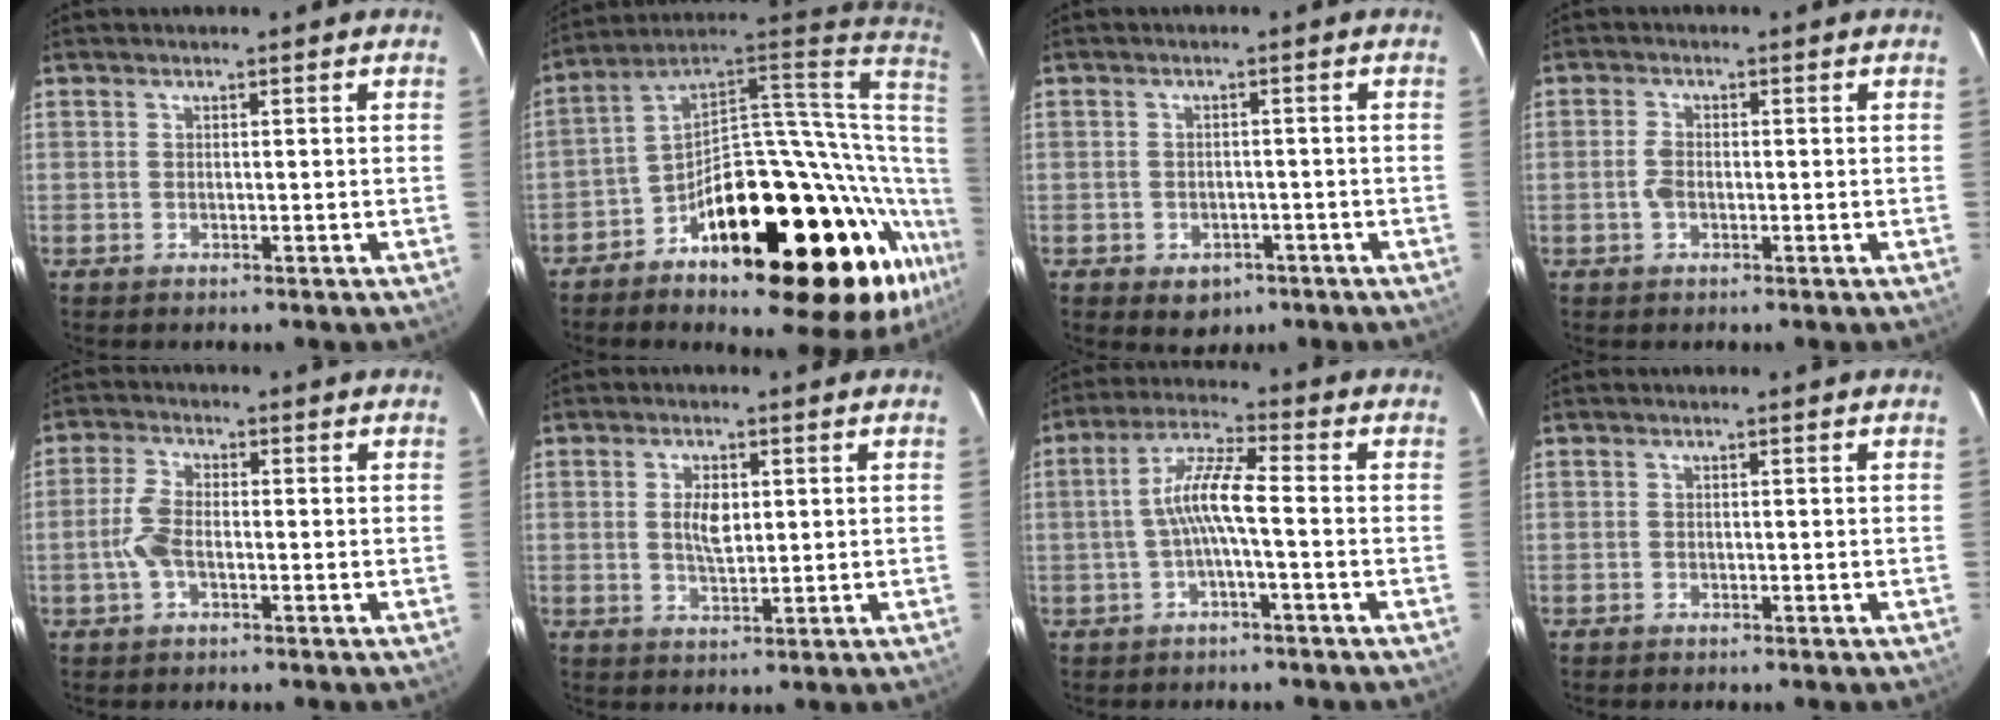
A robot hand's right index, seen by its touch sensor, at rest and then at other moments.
{"total": 29.2, "force": [-5.2, 11.5, 26.3], "torque": [-0.369, 0.024, -0.082]}
{"total": 5.1, "force": [-2.7, 4.0, 1.8], "torque": [-0.040, 0.005, -0.023]}
{"total": 2.4, "force": [-0.7, 1.4, 1.8], "torque": [-0.041, 0.004, -0.012]}
{"total": 4.9, "force": [-1.3, 2.3, 4.1], "torque": [-0.096, 0.006, -0.026]}
{"total": 4.4, "force": [0.7, 2.2, 3.7], "torque": [-0.067, 0.001, 0.015]}
{"total": 7.0, "force": [-1.5, 0.7, 6.8], "torque": [-0.150, 0.017, -0.029]}
{"total": 0.6, "force": [-0.5, 0.4, 0.0], "torque": [-0.001, 0.001, -0.007]}